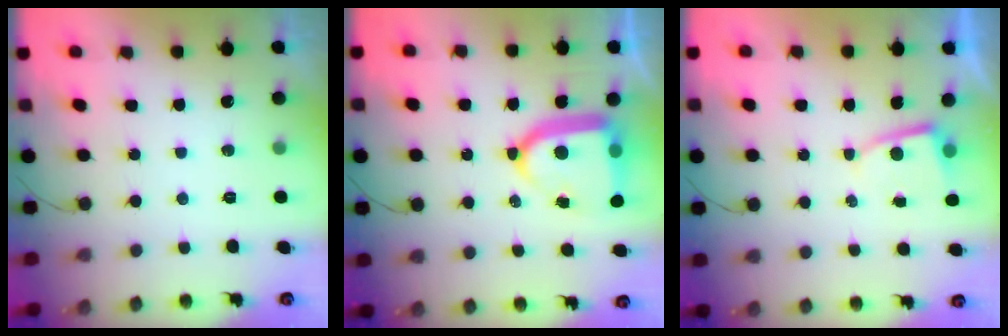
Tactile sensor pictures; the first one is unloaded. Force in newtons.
{"total": 15.7, "press": 15.7, "slide": 1.5}
{"total": 2.7, "press": 2.6, "slide": 0.3}